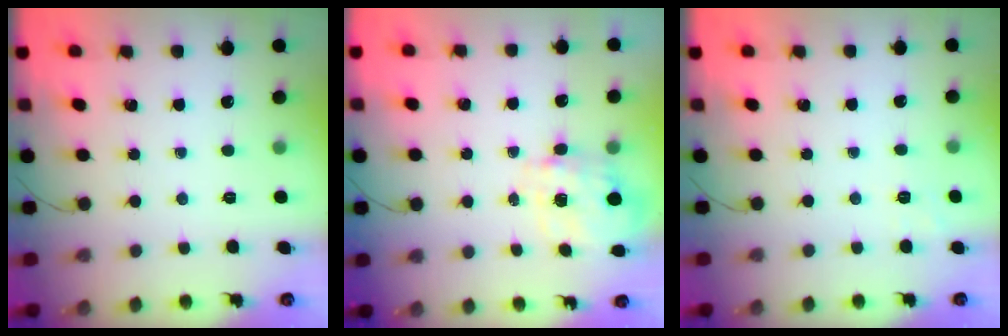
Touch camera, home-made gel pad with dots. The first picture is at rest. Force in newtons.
{"total": 3.6, "press": 3.5, "slide": 1.0}
{"total": 1.9, "press": 1.1, "slide": 1.6}